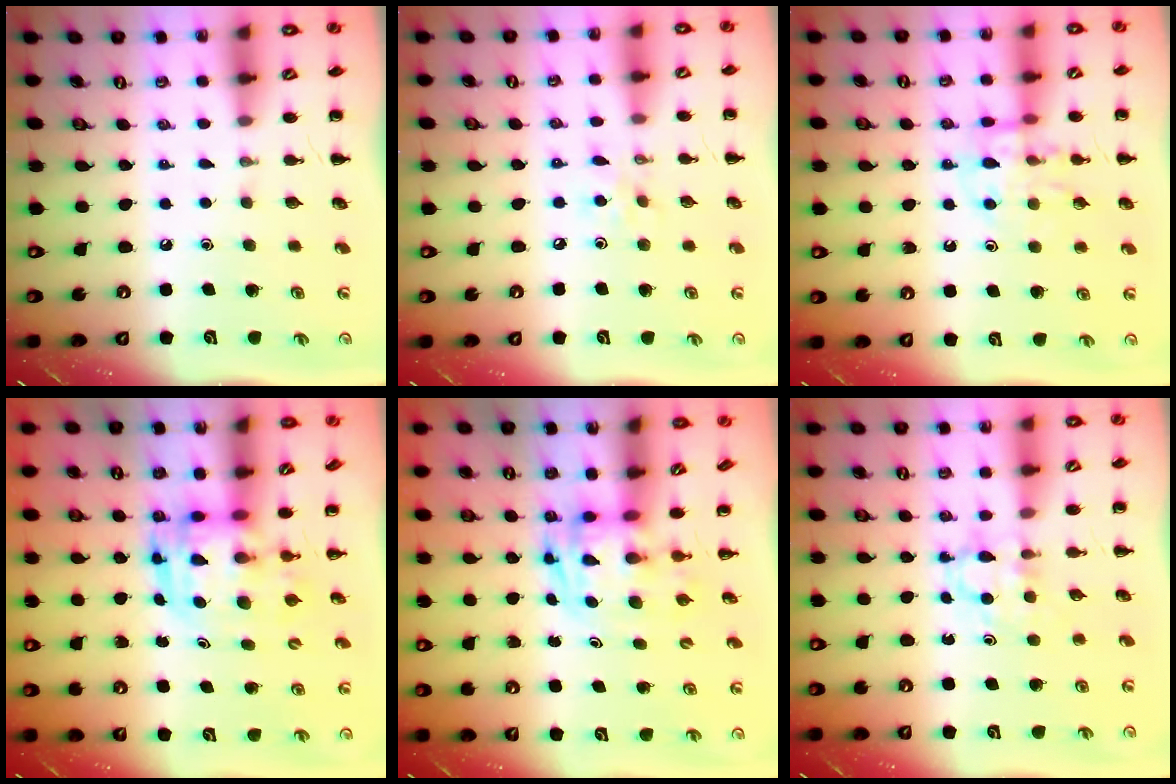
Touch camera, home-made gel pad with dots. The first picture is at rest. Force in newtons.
{"total": 3.7, "press": 3.6, "slide": 0.8}
{"total": 11.1, "press": 11.0, "slide": 1.3}
{"total": 3.7, "press": 3.6, "slide": 0.7}
{"total": 2.8, "press": 2.8, "slide": 0.5}
{"total": 3.5, "press": 3.2, "slide": 1.3}